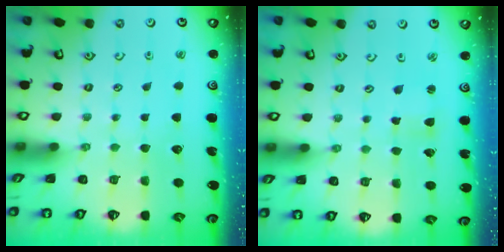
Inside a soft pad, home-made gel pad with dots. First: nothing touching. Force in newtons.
{"total": 2.5, "press": 2.5, "slide": 0.1}